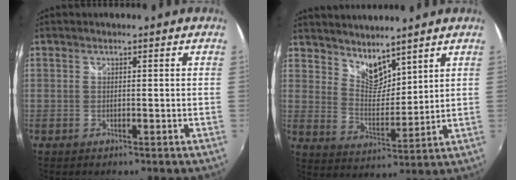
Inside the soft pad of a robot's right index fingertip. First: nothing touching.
{"total": 7.4, "force": [6.4, 2.7, 2.6], "torque": [-0.035, -0.003, 0.119]}